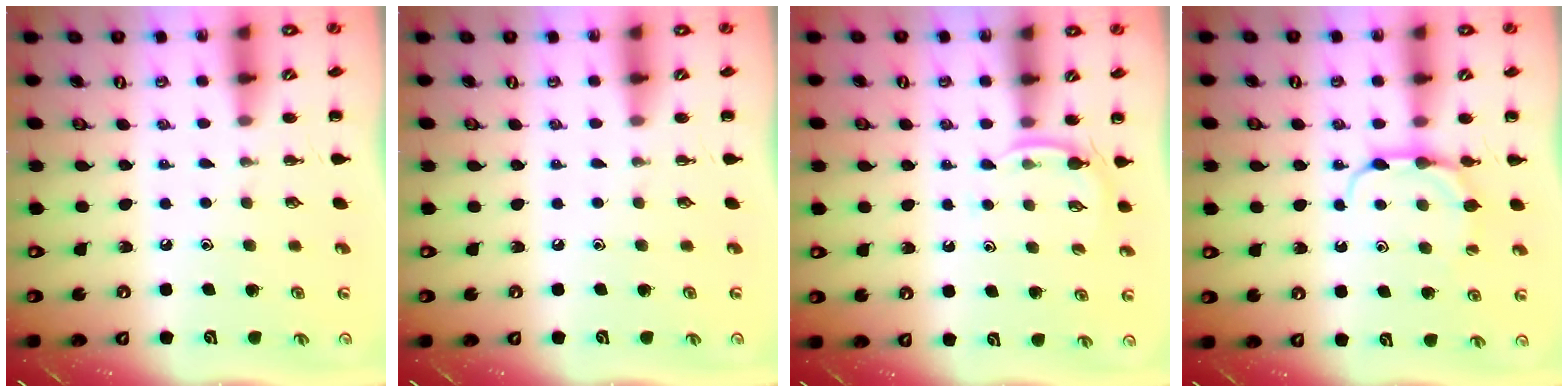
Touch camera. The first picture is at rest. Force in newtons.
{"total": 0.0}
{"total": 4.0, "press": 3.7, "slide": 1.3}
{"total": 5.3, "press": 5.2, "slide": 0.9}